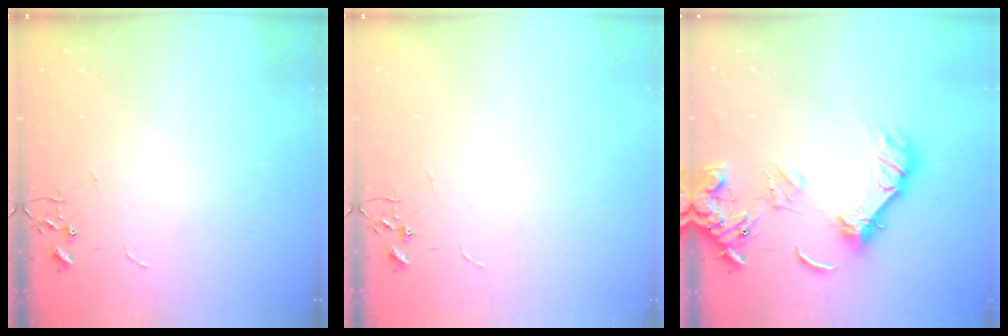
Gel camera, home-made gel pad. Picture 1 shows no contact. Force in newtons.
{"total": 0.0}
{"total": 15.8, "press": 15.7, "slide": 1.6}